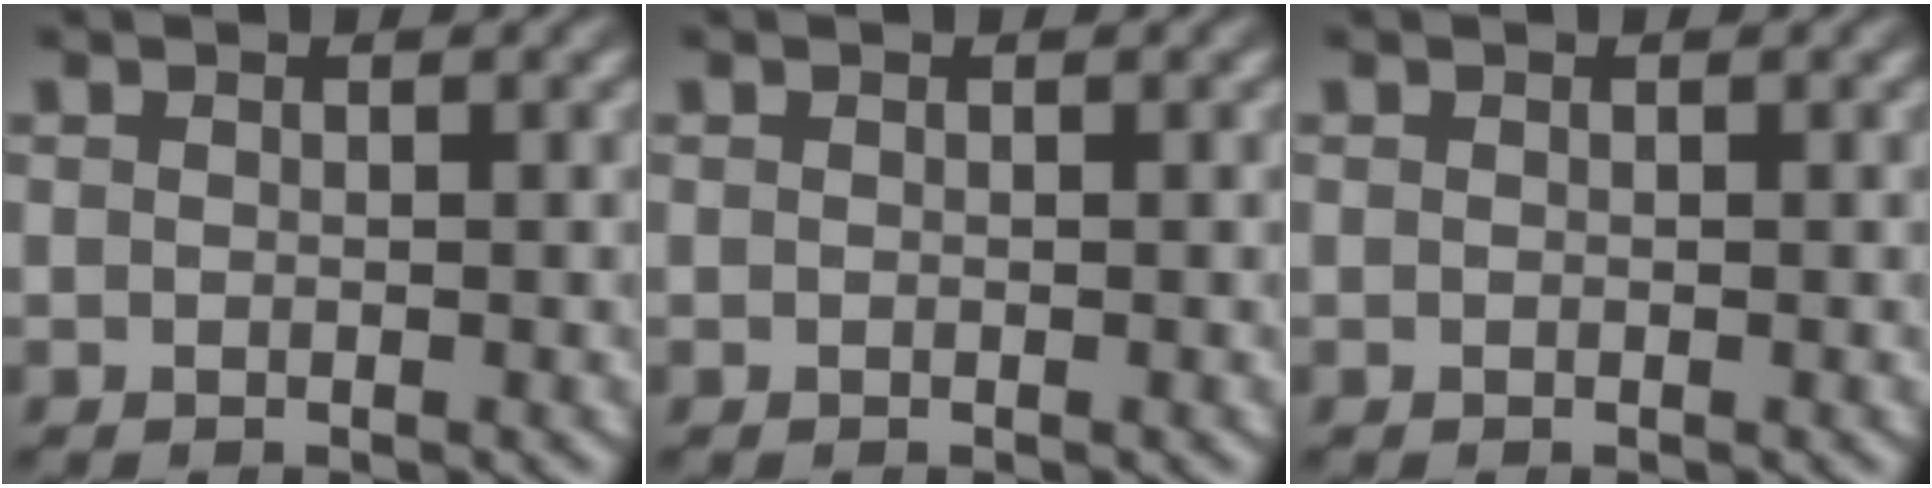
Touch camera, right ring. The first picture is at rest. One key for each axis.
{"total": 0.0}
{"total": 0.0}